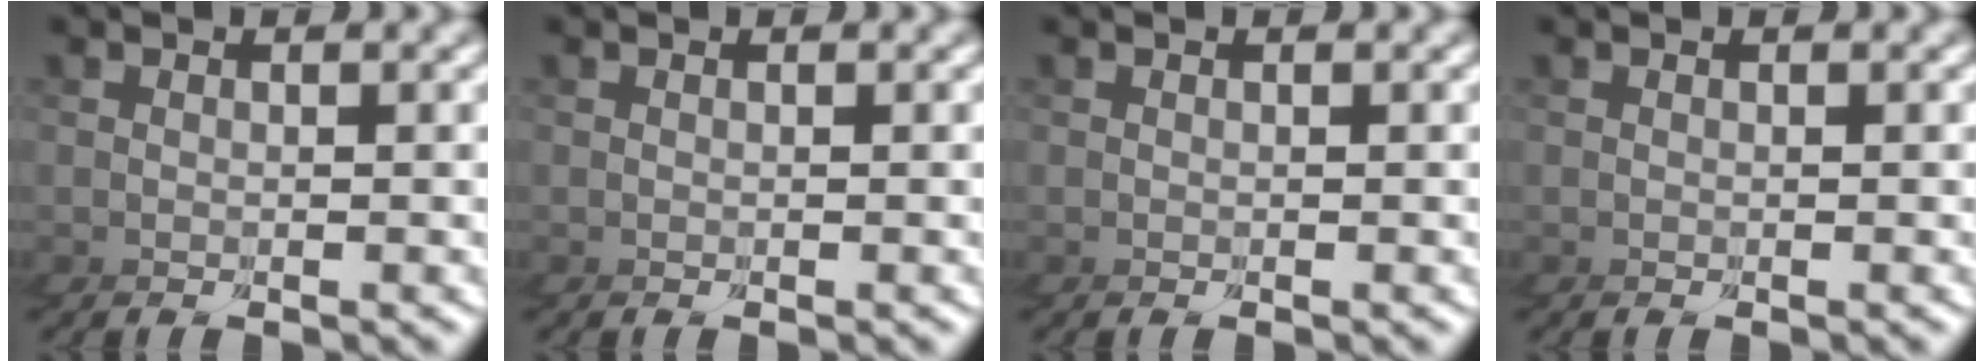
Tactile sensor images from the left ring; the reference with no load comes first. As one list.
[{"total": 0.0}, {"total": 0.0}, {"total": 0.0}]